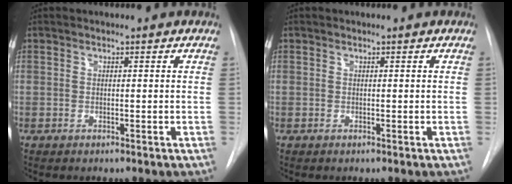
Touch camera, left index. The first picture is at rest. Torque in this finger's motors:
{"motor_torque": [-0.05, 0.05, 0.00, 0.00]}